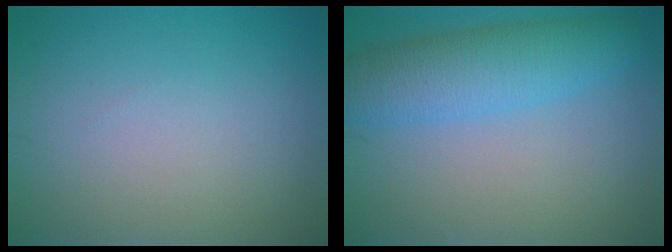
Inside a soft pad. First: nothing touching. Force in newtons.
{"total": 5.6, "press": 5.6, "slide": 0.2}